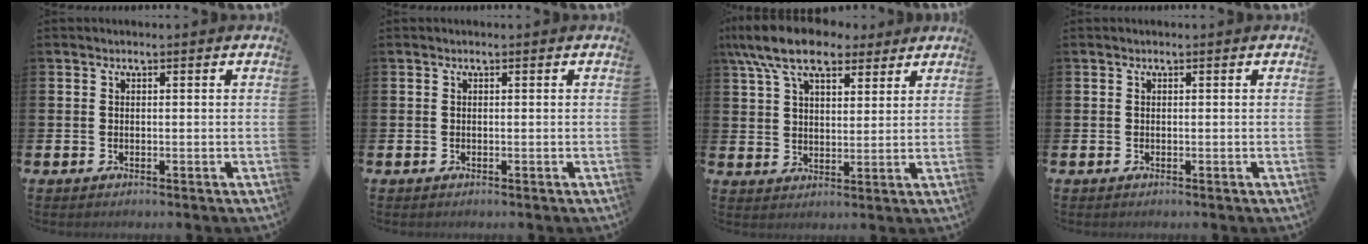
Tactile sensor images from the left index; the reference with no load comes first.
{"total": 0.0}
{"total": 9.7, "force": [8.0, 3.7, 4.0], "torque": [-0.093, -0.022, 0.146]}
{"total": 0.0}